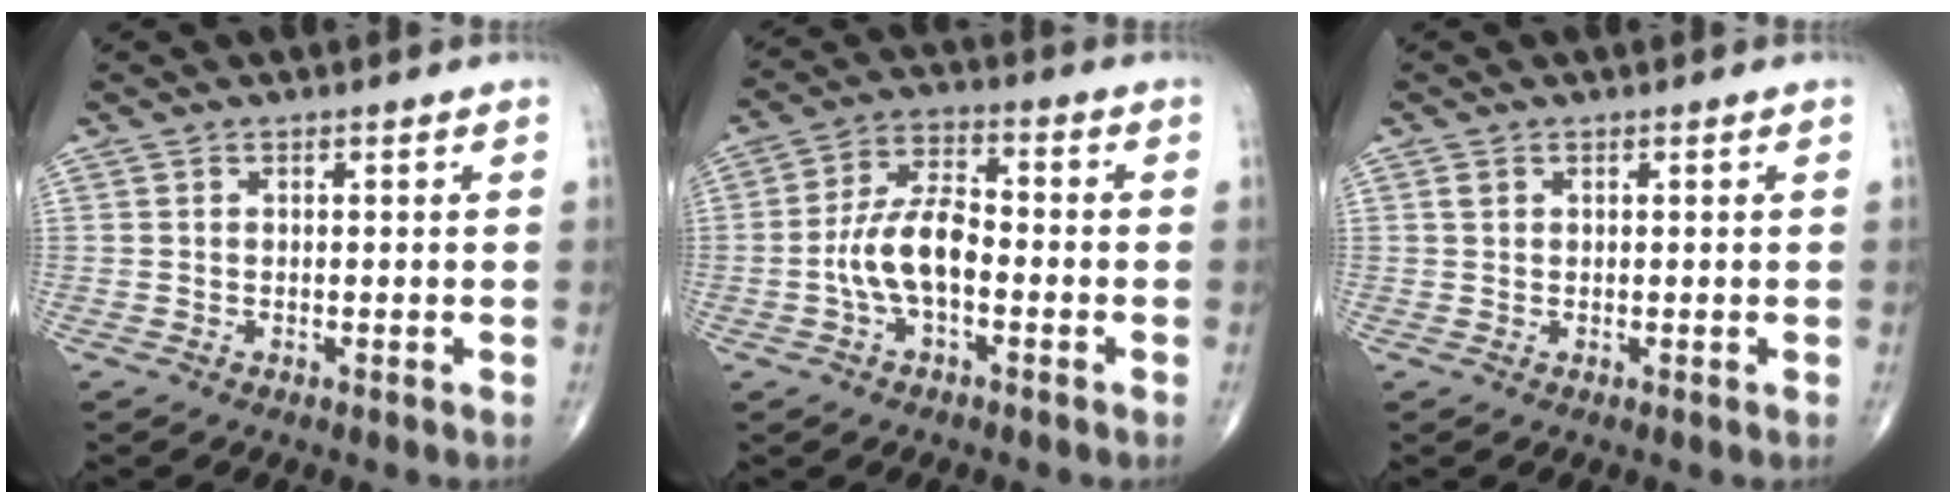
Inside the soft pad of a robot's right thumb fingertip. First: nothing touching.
{"total": 10.2, "force": [-2.3, 5.0, 8.6], "torque": [-0.167, 0.035, -0.050]}
{"total": 0.9, "force": [0.4, 0.6, 0.5], "torque": [-0.008, 0.004, 0.008]}